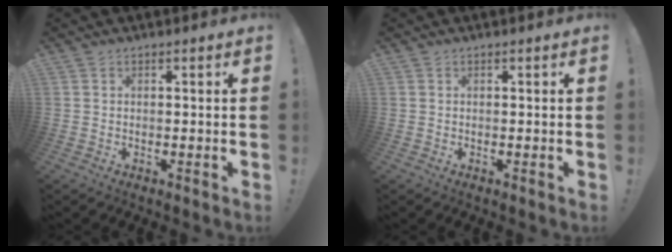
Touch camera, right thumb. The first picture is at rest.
{"total": 0.0}